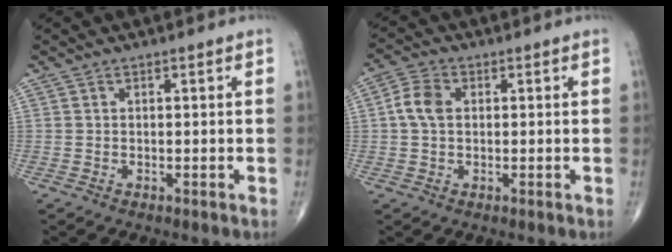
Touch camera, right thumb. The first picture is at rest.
{"total": 4.9, "force": [0.5, 3.4, 3.5], "torque": [-0.074, 0.012, 0.003]}